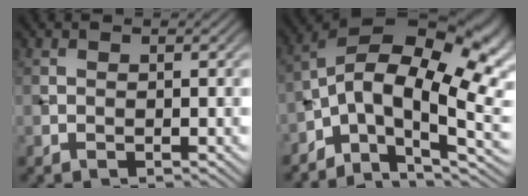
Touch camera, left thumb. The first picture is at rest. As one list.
[{"total": 15.9, "force": [-3.0, 6.6, 14.1], "torque": [-0.244, 0.004, -0.057]}]